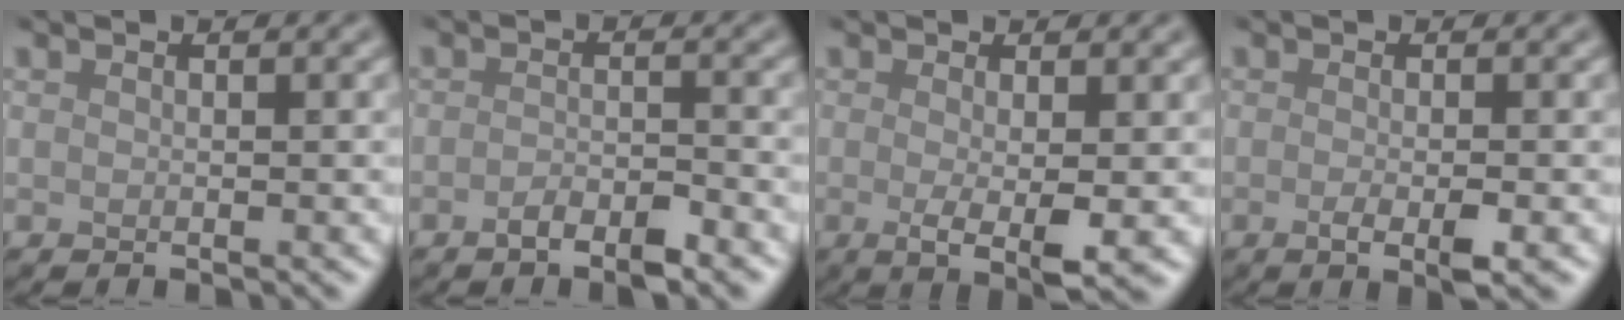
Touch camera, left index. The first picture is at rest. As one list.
[{"total": 2.6, "force": [-1.7, 0.8, 1.8], "torque": [-0.032, 0.002, -0.033]}, {"total": 3.6, "force": [-0.4, 0.7, 3.5], "torque": [-0.059, -0.011, -0.006]}, {"total": 2.5, "force": [-0.7, 0.6, 2.3], "torque": [-0.040, -0.006, -0.014]}]